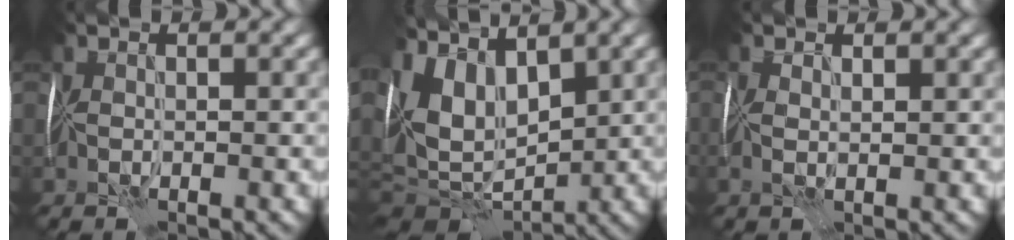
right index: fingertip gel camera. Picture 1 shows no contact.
{"total": 9.9, "force": [3.1, 6.3, 7.0], "torque": [-0.135, 0.008, 0.061]}
{"total": 1.1, "force": [0.6, 0.5, 0.7], "torque": [-0.012, 0.003, 0.009]}